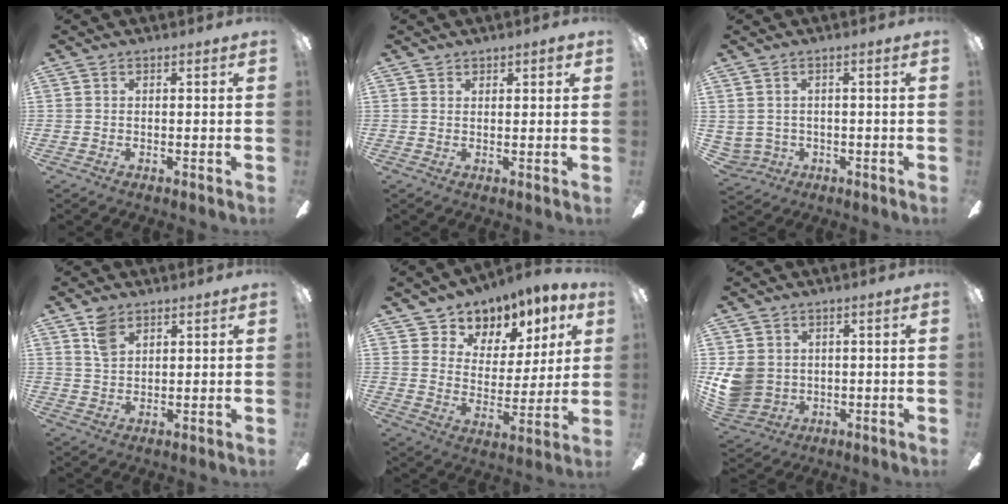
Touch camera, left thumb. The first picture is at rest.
{"total": 1.9, "force": [1.6, 0.9, 0.6], "torque": [-0.004, -0.003, 0.028]}
{"total": 2.8, "force": [0.4, 2.8, 0.3], "torque": [-0.021, -0.002, 0.006]}
{"total": 5.2, "force": [3.5, 3.0, 2.4], "torque": [-0.049, -0.001, 0.066]}
{"total": 8.8, "force": [6.6, 5.7, 1.3], "torque": [-0.019, -0.063, 0.121]}
{"total": 9.3, "force": [1.1, 8.4, 3.8], "torque": [-0.107, -0.001, 0.023]}